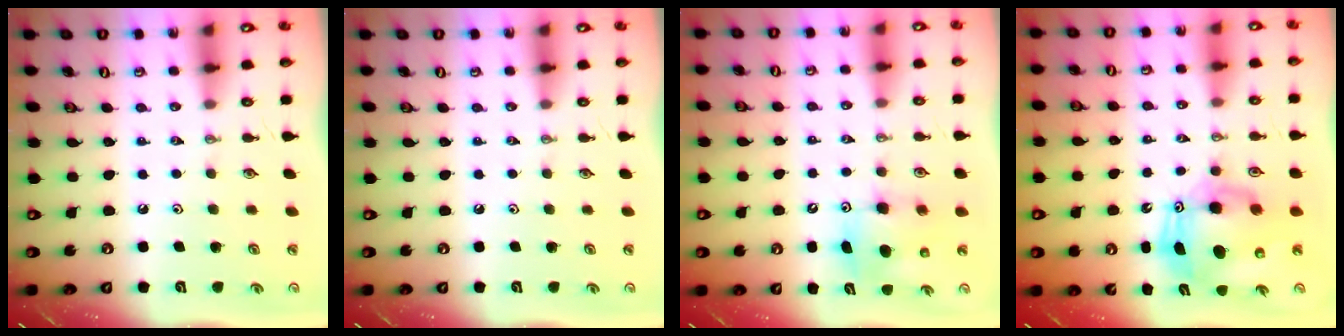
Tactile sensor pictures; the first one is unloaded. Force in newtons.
{"total": 0.0}
{"total": 8.0, "press": 7.9, "slide": 1.2}
{"total": 12.0, "press": 11.7, "slide": 2.5}